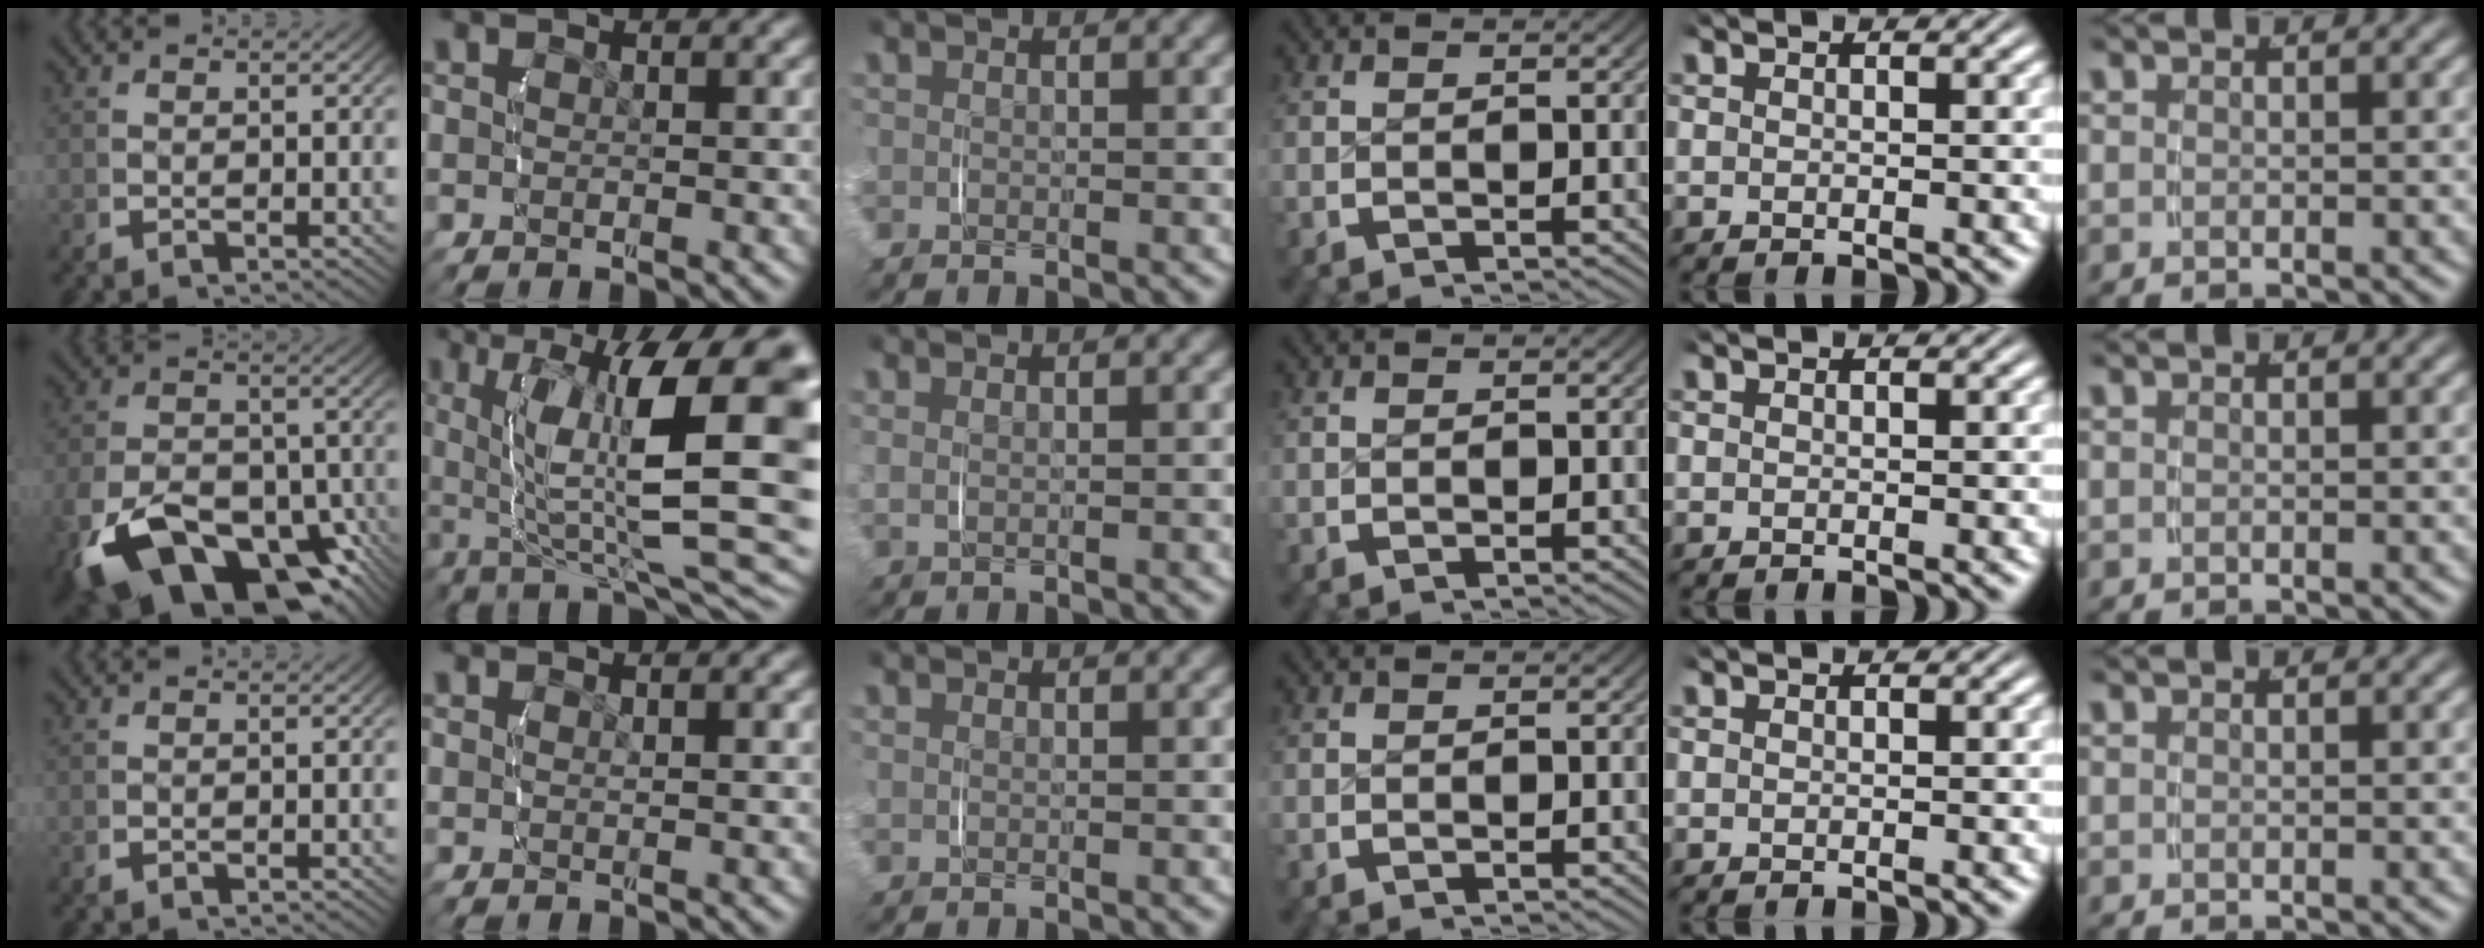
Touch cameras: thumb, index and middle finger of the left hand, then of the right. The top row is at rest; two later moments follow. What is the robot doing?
{"motion": "lift_and_place", "object": "ethernet cable"}